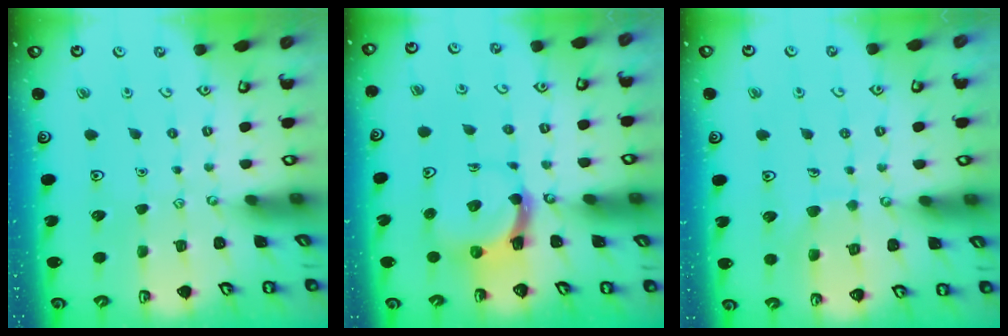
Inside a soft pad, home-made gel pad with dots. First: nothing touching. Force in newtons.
{"total": 6.2, "press": 6.1, "slide": 1.4}
{"total": 7.0, "press": 7.0, "slide": 0.5}